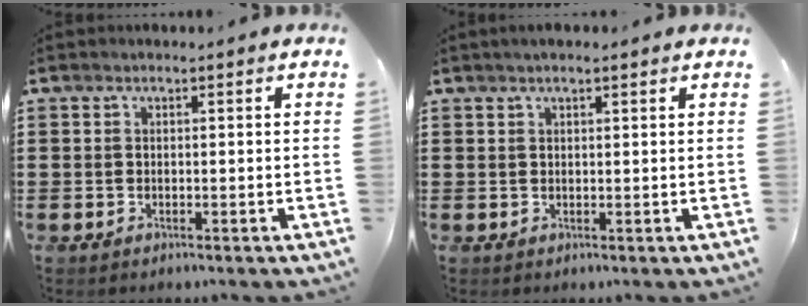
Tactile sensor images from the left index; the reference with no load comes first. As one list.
[{"total": 1.4, "force": [1.1, 0.2, 0.9], "torque": [-0.018, 0.003, 0.019]}]